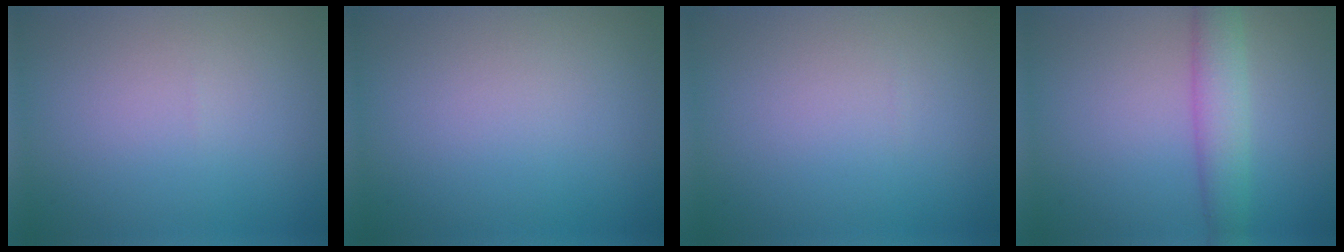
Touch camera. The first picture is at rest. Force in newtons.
{"total": 0.0}
{"total": 0.0}
{"total": 3.5, "press": 3.5, "slide": 0.1}